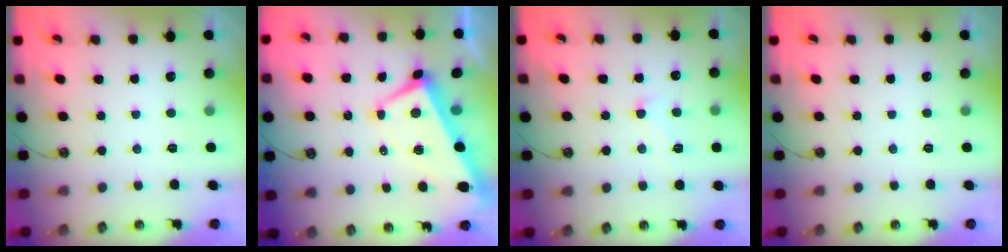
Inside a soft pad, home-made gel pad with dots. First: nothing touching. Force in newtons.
{"total": 2.2, "press": 1.9, "slide": 1.1}
{"total": 2.4, "press": 2.4, "slide": 0.5}
{"total": 0.0}